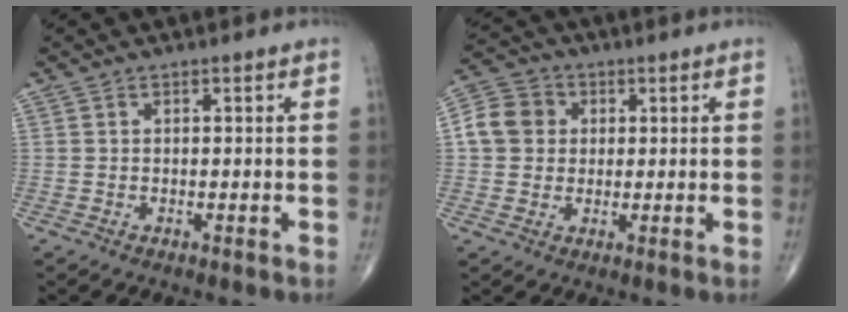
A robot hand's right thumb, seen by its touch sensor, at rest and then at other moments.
{"total": 7.7, "force": [1.1, 6.9, 3.2], "torque": [-0.044, 0.012, 0.008]}